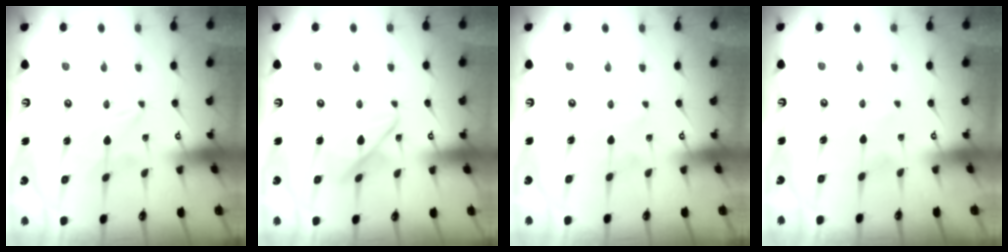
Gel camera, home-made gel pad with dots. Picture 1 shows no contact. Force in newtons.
{"total": 9.0, "press": 9.0, "slide": 0.4}
{"total": 0.0}
{"total": 1.4, "press": 1.4, "slide": 0.3}